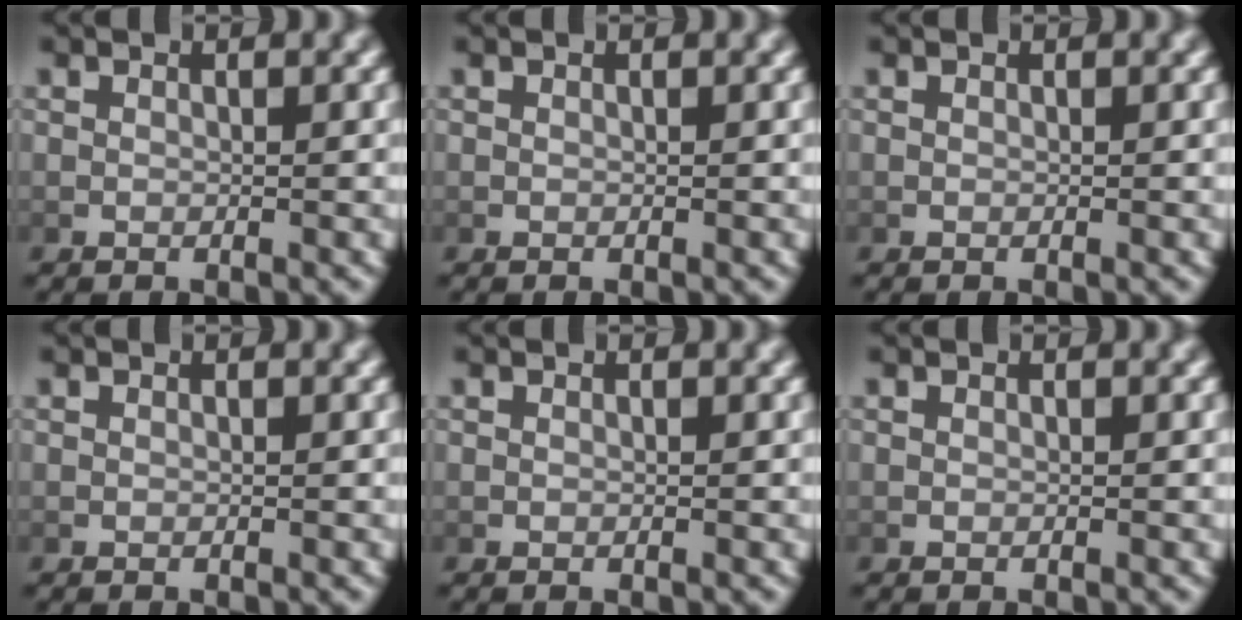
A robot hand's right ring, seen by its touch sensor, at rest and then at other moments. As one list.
[{"total": 0.0}, {"total": 0.0}, {"total": 0.0}, {"total": 0.0}, {"total": 0.0}]